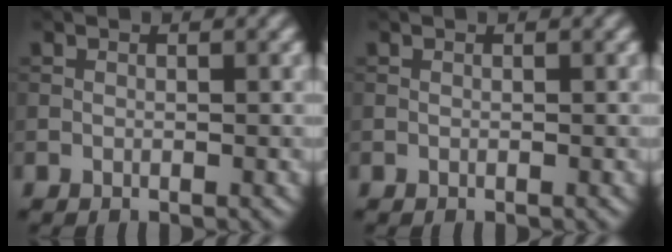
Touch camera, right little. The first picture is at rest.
{"total": 0.0}